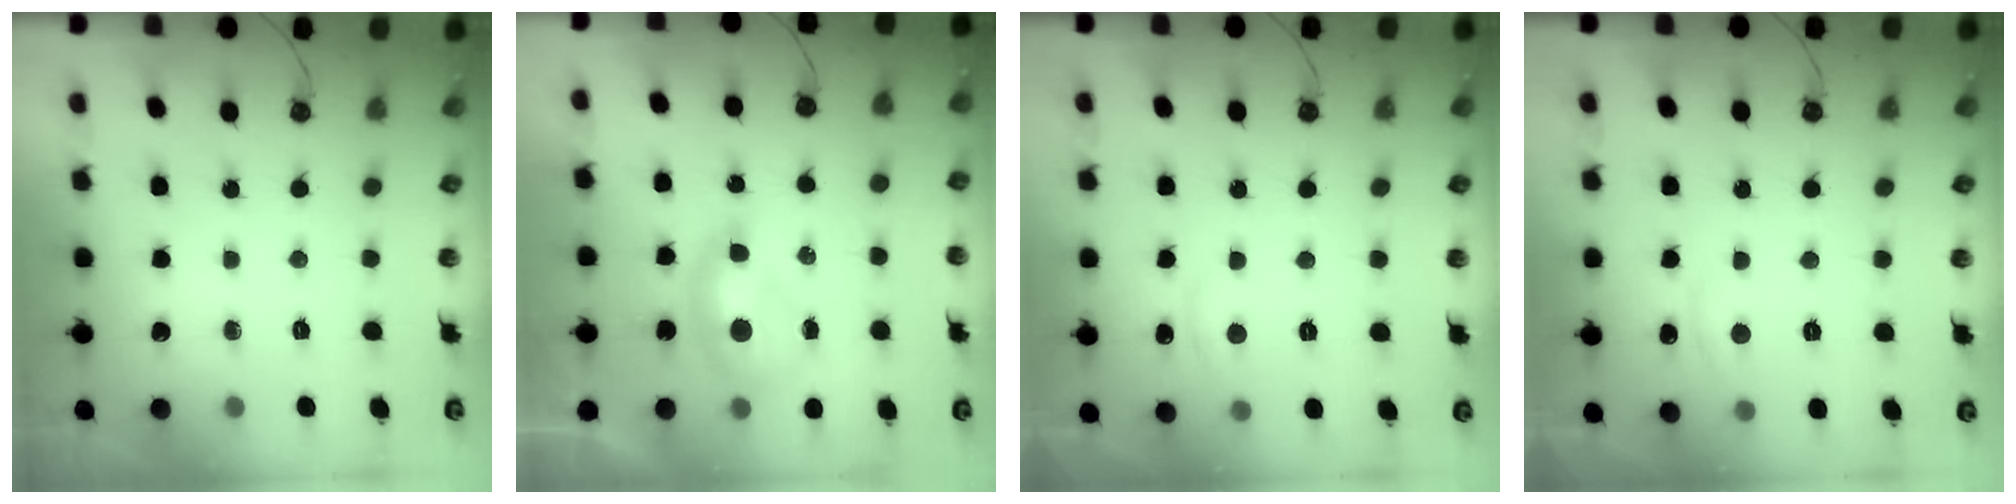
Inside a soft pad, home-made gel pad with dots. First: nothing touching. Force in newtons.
{"total": 1.5, "press": 1.3, "slide": 0.7}
{"total": 0.8, "press": 0.0, "slide": 0.8}
{"total": 0.8, "press": 0.0, "slide": 0.8}